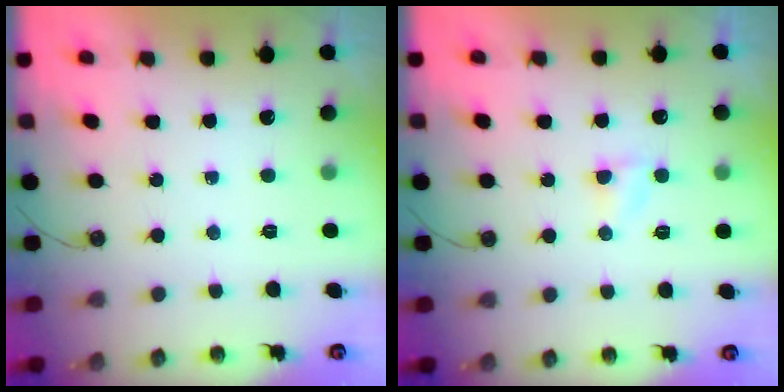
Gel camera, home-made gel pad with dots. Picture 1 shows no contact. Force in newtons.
{"total": 2.7, "press": 2.7, "slide": 0.3}